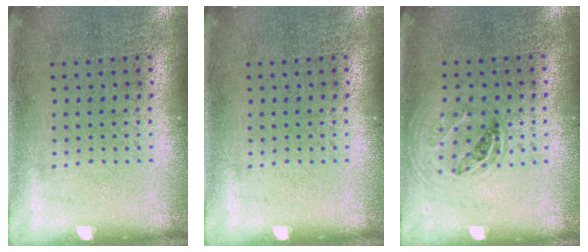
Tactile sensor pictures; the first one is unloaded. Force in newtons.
{"total": 0.0}
{"total": 1.0, "press": 0.9, "slide": 0.4}